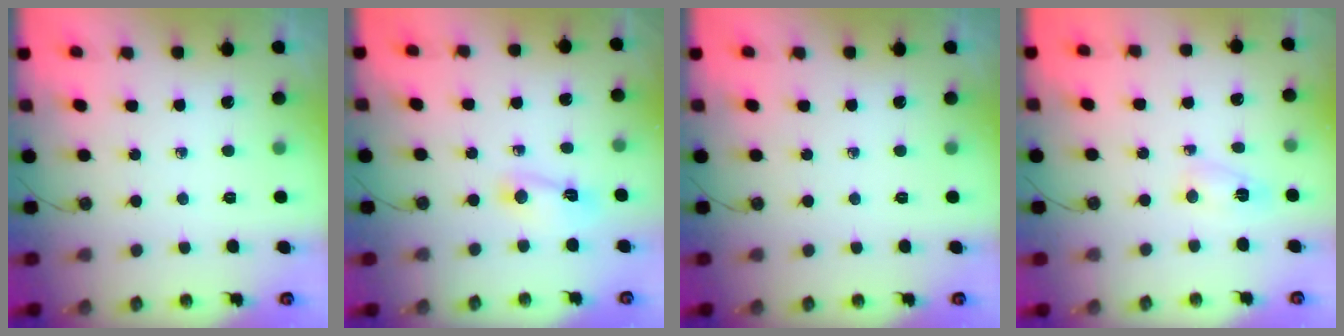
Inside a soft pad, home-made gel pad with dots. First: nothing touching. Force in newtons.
{"total": 3.0, "press": 3.0, "slide": 0.3}
{"total": 0.0}
{"total": 3.2, "press": 3.2, "slide": 0.4}